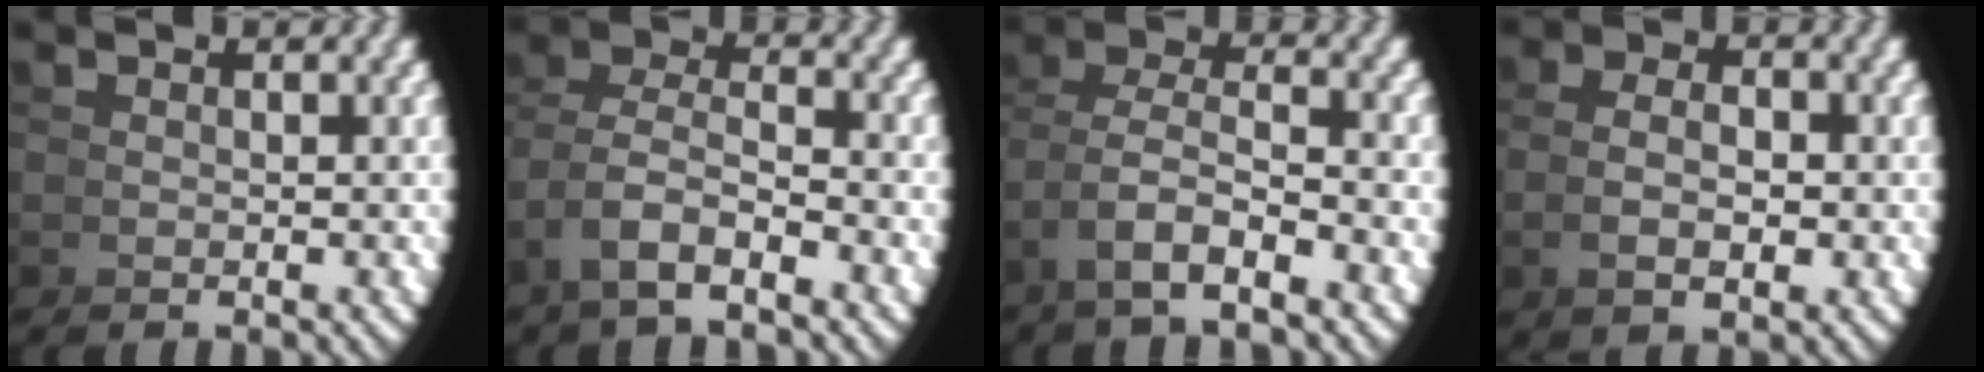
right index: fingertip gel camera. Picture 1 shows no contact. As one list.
[{"total": 4.5, "force": [-0.6, 3.0, 3.2], "torque": [-0.085, -0.014, -0.006]}, {"total": 4.2, "force": [-0.1, 2.5, 3.4], "torque": [-0.083, -0.013, 0.006]}, {"total": 2.2, "force": [0.0, 0.6, 2.1], "torque": [-0.032, 0.002, 0.004]}]